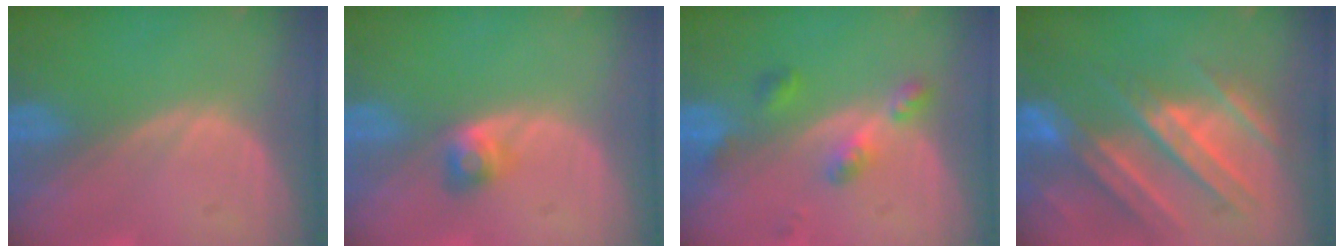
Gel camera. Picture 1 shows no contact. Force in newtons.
{"total": 2.7, "press": 2.4, "slide": 1.1}
{"total": 4.6, "press": 4.2, "slide": 1.9}
{"total": 10.5, "press": 9.6, "slide": 4.2}